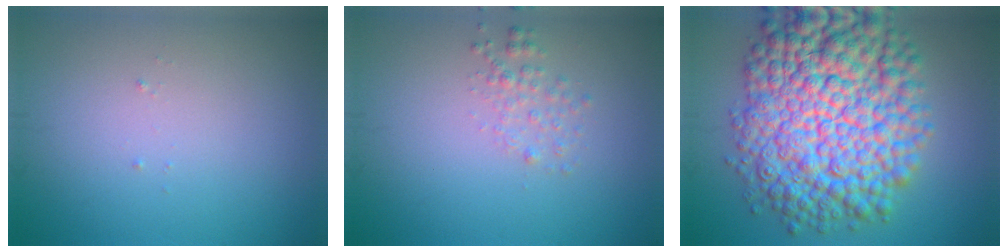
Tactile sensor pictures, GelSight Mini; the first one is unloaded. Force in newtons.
{"total": 1.4, "press": 1.4, "slide": 0.1}
{"total": 14.9, "press": 14.9, "slide": 0.3}